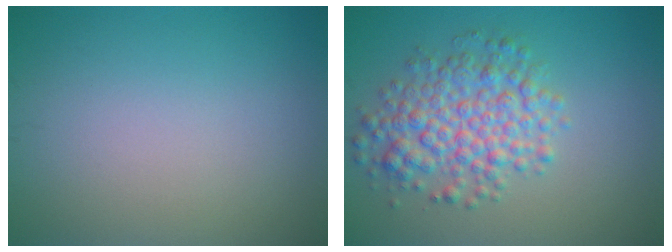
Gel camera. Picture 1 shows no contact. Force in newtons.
{"total": 5.5, "press": 5.5, "slide": 0.1}